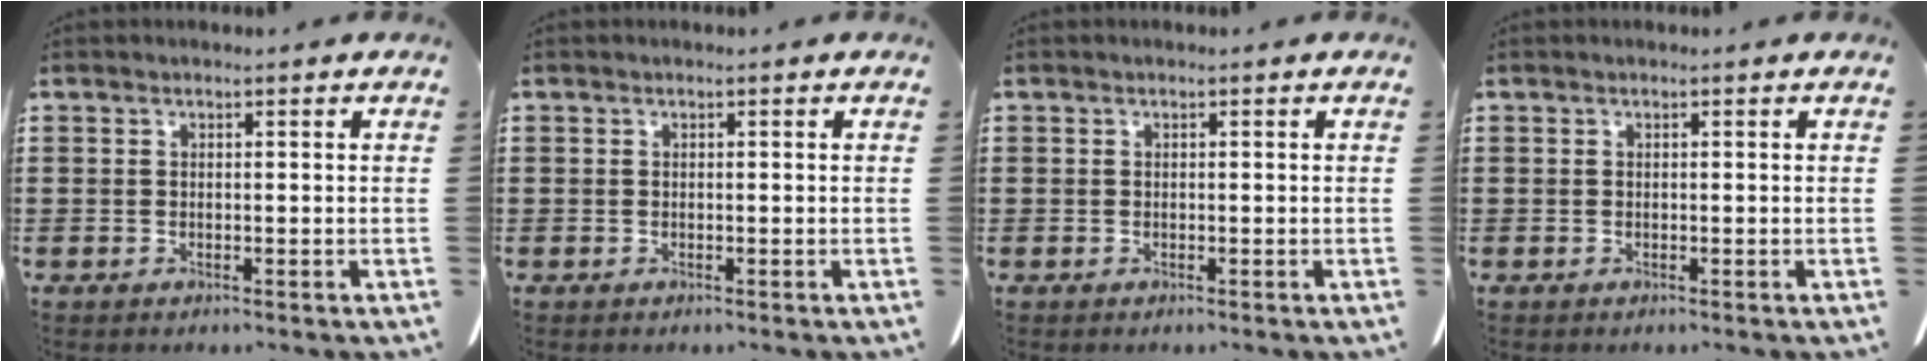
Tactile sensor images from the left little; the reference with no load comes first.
{"total": 0.0}
{"total": 0.0}
{"total": 0.0}